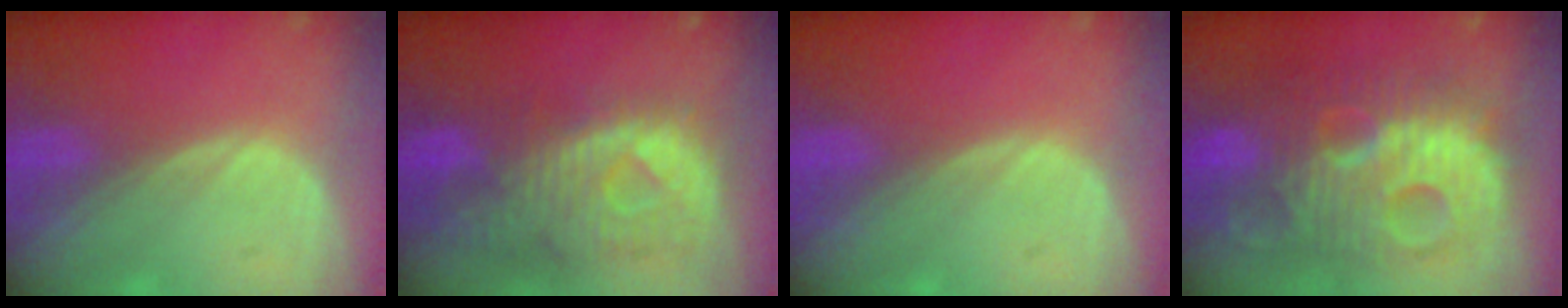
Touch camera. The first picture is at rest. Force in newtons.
{"total": 11.4, "press": 9.9, "slide": 5.7}
{"total": 0.0}
{"total": 13.7, "press": 13.7, "slide": 1.1}